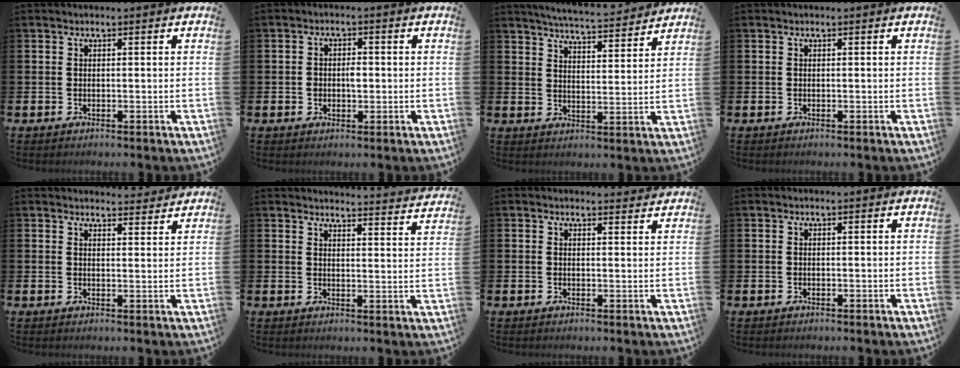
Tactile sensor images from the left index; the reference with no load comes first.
{"total": 2.4, "force": [-0.1, 1.6, 1.8], "torque": [-0.013, 0.000, -0.009]}
{"total": 5.6, "force": [5.5, -0.1, 0.9], "torque": [-0.029, -0.038, 0.096]}
{"total": 0.0}
{"total": 2.9, "force": [2.9, 0.3, -0.1], "torque": [0.010, -0.022, 0.050]}
{"total": 4.0, "force": [4.0, -0.3, 0.1], "torque": [0.005, -0.037, 0.066]}
{"total": 1.5, "force": [1.5, 0.3, -0.1], "torque": [0.012, -0.007, 0.025]}
{"total": 0.0}